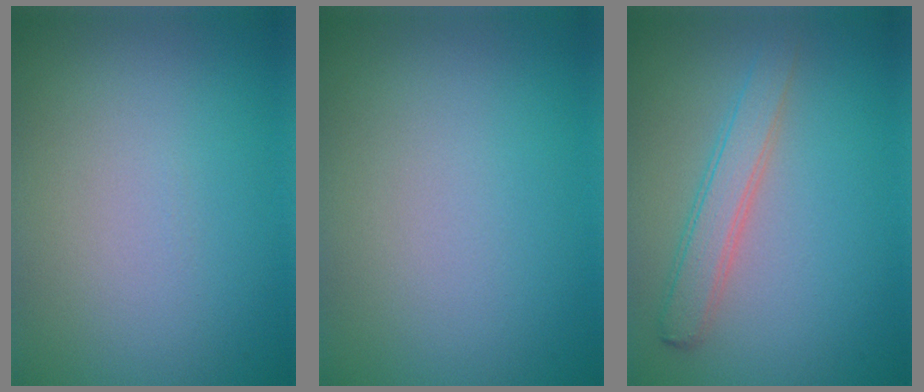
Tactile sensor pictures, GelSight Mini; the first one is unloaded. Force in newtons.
{"total": 0.0}
{"total": 2.9, "press": 2.9, "slide": 0.1}